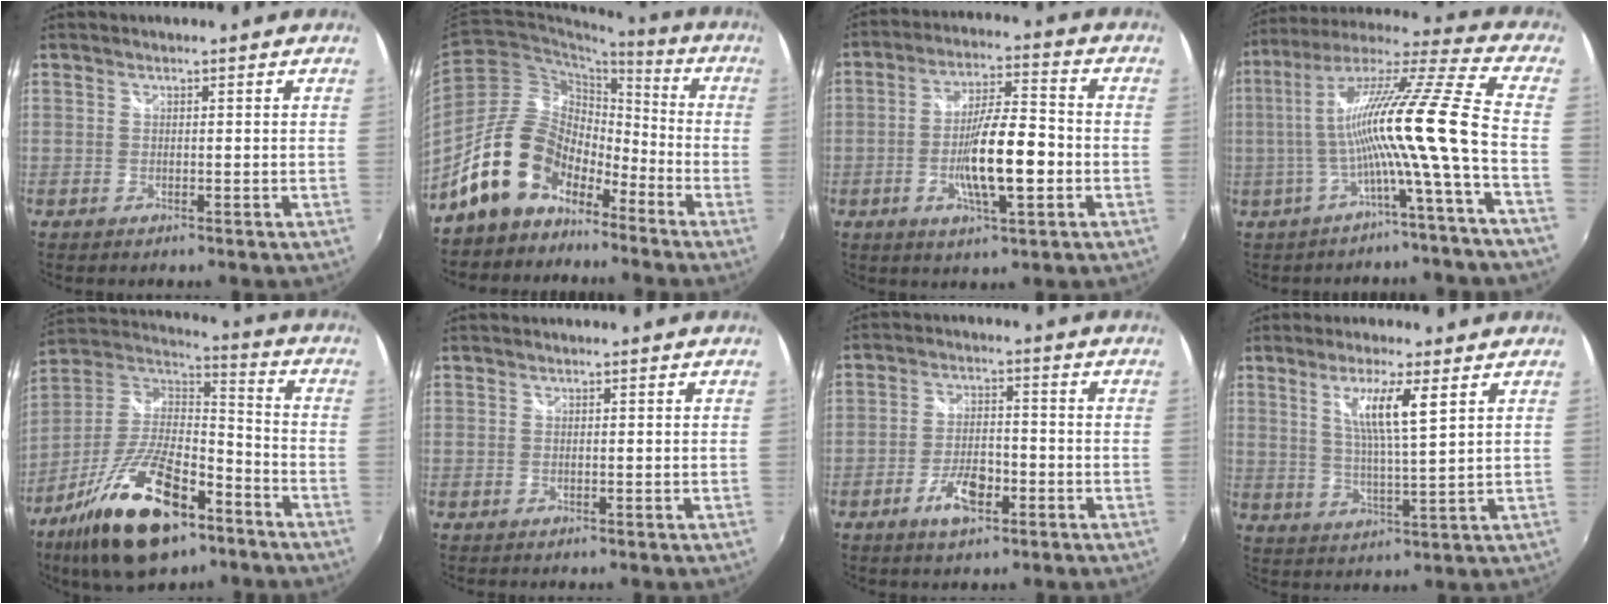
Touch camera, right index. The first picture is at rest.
{"total": 15.0, "force": [-10.4, 8.7, 6.2], "torque": [-0.121, 0.031, -0.178]}
{"total": 11.8, "force": [-3.1, 2.7, 11.0], "torque": [-0.204, -0.005, -0.050]}
{"total": 14.8, "force": [-3.3, -2.0, 14.2], "torque": [-0.235, 0.001, -0.066]}
{"total": 23.3, "force": [-13.1, 10.0, 16.5], "torque": [-0.325, -0.016, -0.223]}
{"total": 0.0}
{"total": 7.1, "force": [-3.7, 3.1, 5.2], "torque": [-0.110, -0.001, -0.061]}
{"total": 7.7, "force": [3.4, 0.1, 6.8], "torque": [-0.127, -0.007, 0.062]}